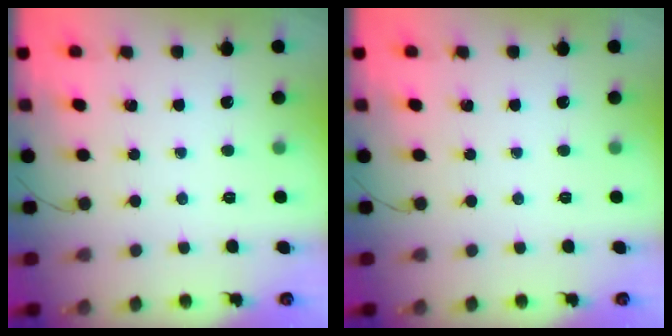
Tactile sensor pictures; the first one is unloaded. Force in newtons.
{"total": 0.0}